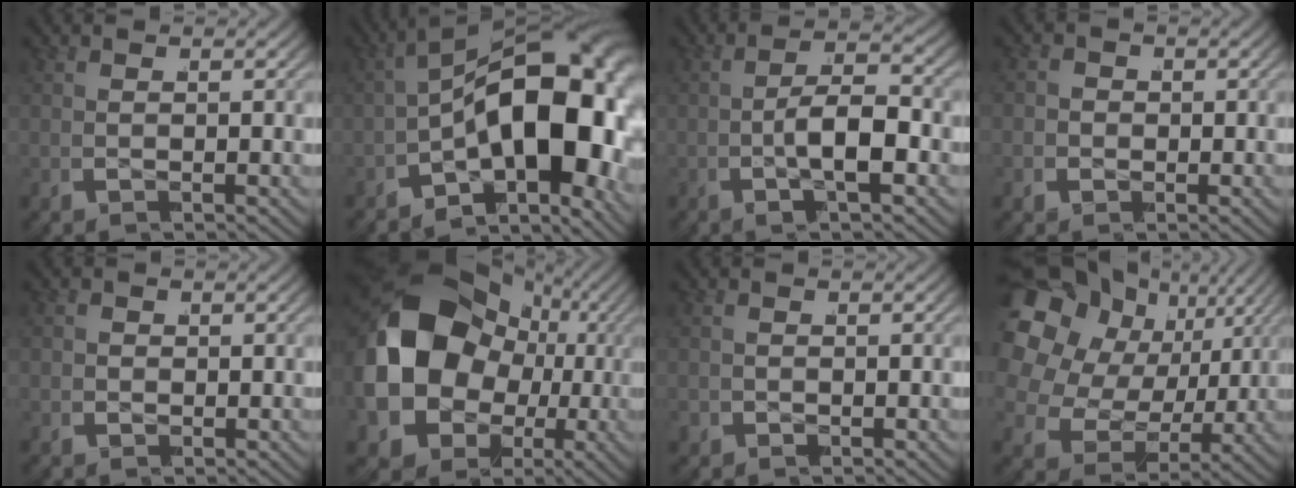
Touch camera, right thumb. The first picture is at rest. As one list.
[{"total": 20.6, "force": [-3.3, 11.3, 16.9], "torque": [-0.248, -0.046, -0.034]}, {"total": 5.9, "force": [-1.4, 2.5, 5.2], "torque": [-0.100, -0.001, -0.027]}, {"total": 2.4, "force": [-0.3, 2.2, 0.8], "torque": [-0.011, -0.003, -0.008]}, {"total": 1.2, "force": [-0.3, 1.2, 0.3], "torque": [-0.005, -0.001, -0.007]}, {"total": 23.1, "force": [-1.3, 17.7, 14.9], "torque": [-0.326, -0.039, -0.009]}, {"total": 1.3, "force": [-0.7, 1.1, 0.2], "torque": [-0.003, -0.001, -0.012]}, {"total": 15.8, "force": [2.2, 12.1, 10.0], "torque": [-0.217, -0.001, 0.028]}]